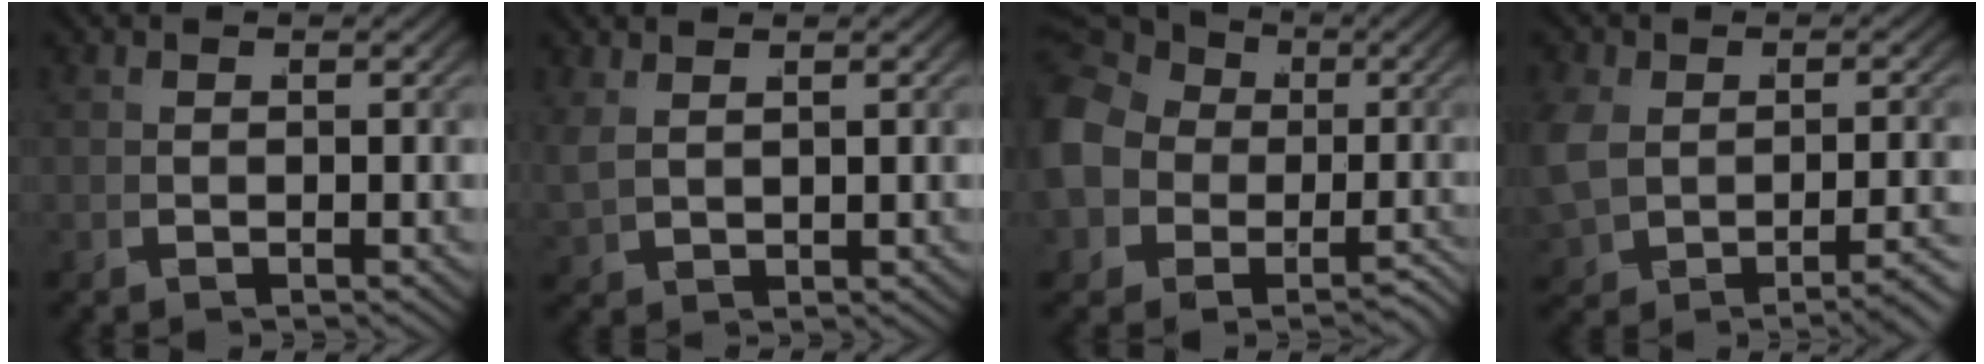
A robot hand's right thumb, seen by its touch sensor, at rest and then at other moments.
{"total": 2.2, "force": [1.6, 0.9, 1.1], "torque": [-0.026, 0.006, 0.036]}
{"total": 11.9, "force": [0.2, 10.4, 5.7], "torque": [-0.128, -0.021, -0.002]}
{"total": 3.8, "force": [-1.5, 2.7, 2.1], "torque": [-0.059, -0.010, -0.016]}